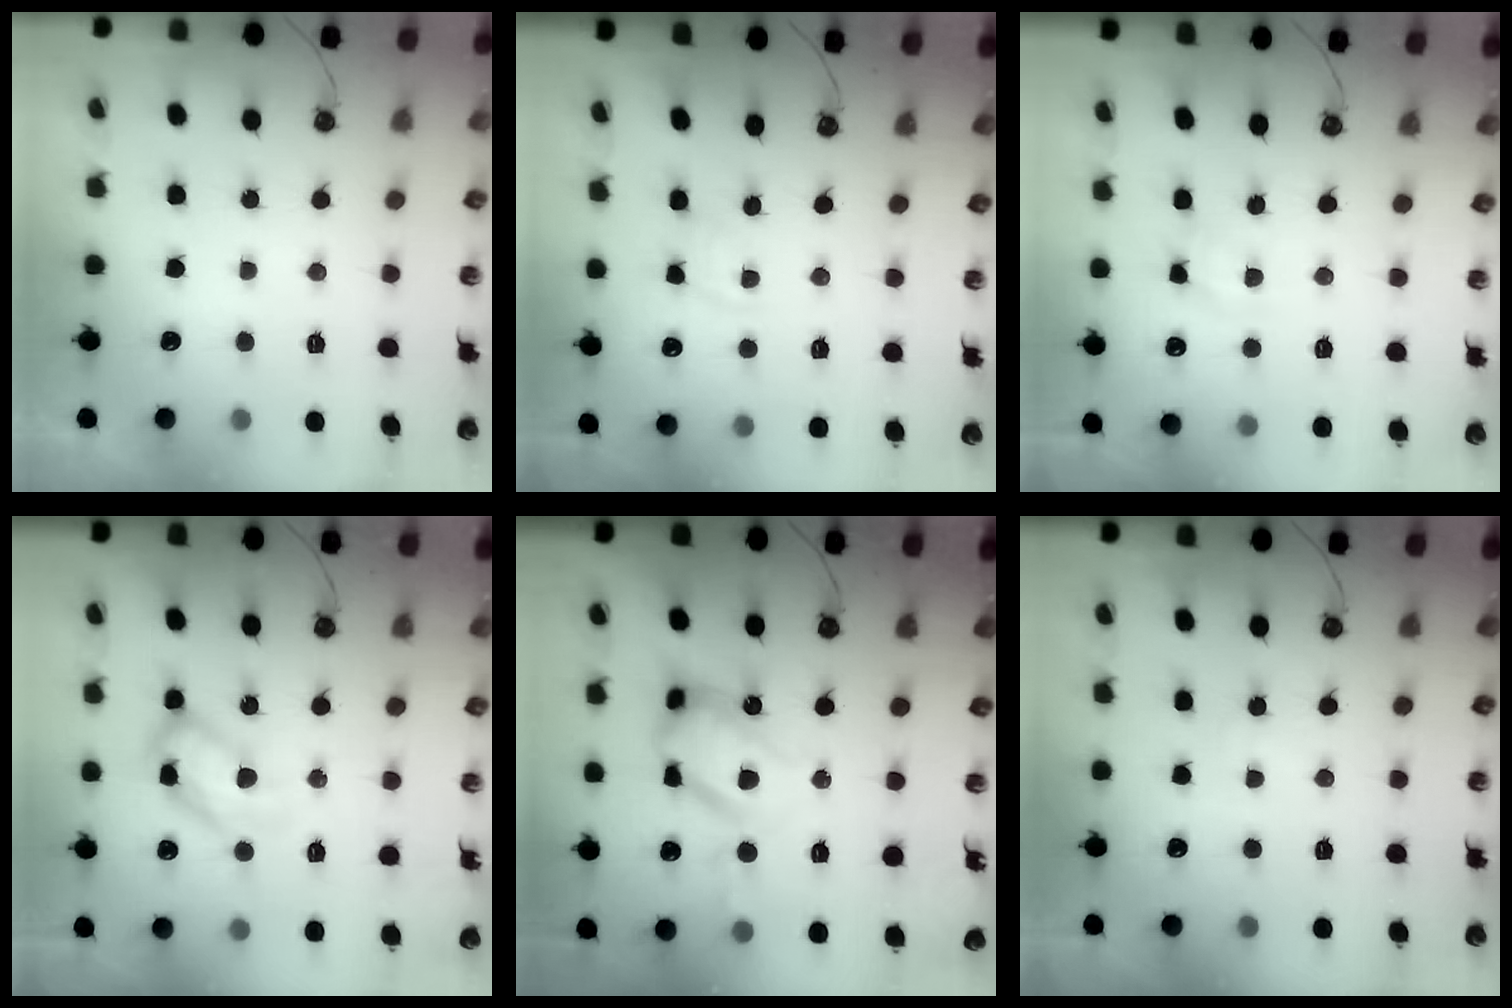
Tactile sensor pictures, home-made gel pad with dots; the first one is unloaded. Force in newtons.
{"total": 4.5, "press": 4.5, "slide": 0.4}
{"total": 4.7, "press": 4.6, "slide": 0.3}
{"total": 15.8, "press": 15.7, "slide": 2.2}
{"total": 22.7, "press": 22.6, "slide": 2.1}
{"total": 3.0, "press": 2.9, "slide": 0.4}